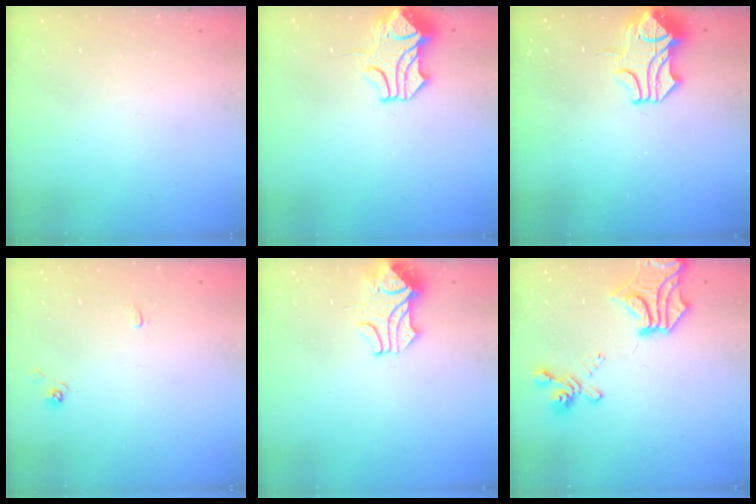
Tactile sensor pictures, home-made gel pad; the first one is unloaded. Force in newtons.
{"total": 1.5, "press": 0.8, "slide": 1.3}
{"total": 1.6, "press": 0.8, "slide": 1.4}
{"total": 1.2, "press": 1.2, "slide": 0.3}
{"total": 2.2, "press": 2.1, "slide": 0.8}
{"total": 6.7, "press": 5.6, "slide": 3.6}